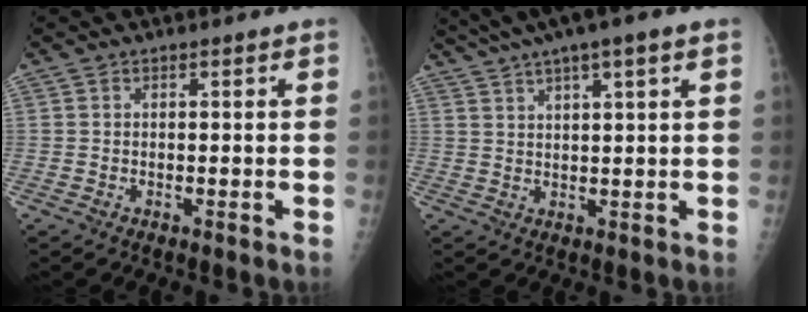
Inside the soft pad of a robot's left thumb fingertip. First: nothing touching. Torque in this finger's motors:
{"motor_torque": [1.13, 0.03, 1.27, -1.48, 0.33]}